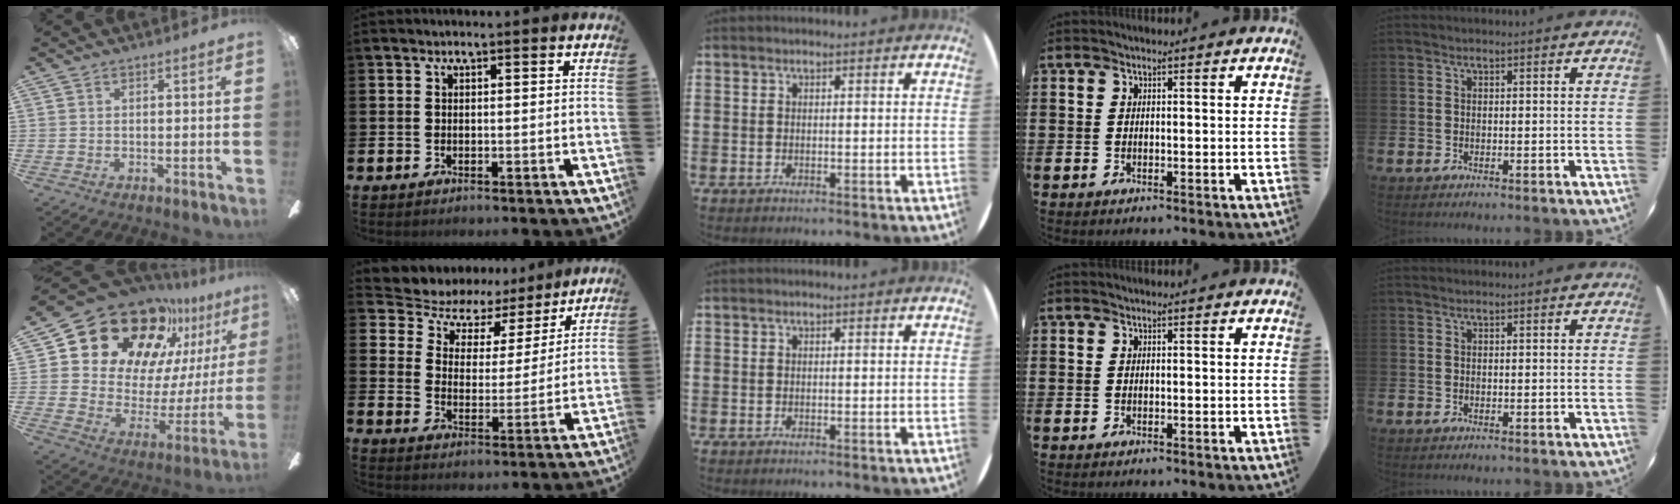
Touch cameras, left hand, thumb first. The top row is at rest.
{"thumb": {"total": 26.8, "force": [19.3, 14.2, 12.0], "torque": [-0.202, -0.137, 0.361]}, "index": {"total": 5.5, "force": [4.4, 3.3, 0.5], "torque": [-0.039, -0.040, 0.070]}}